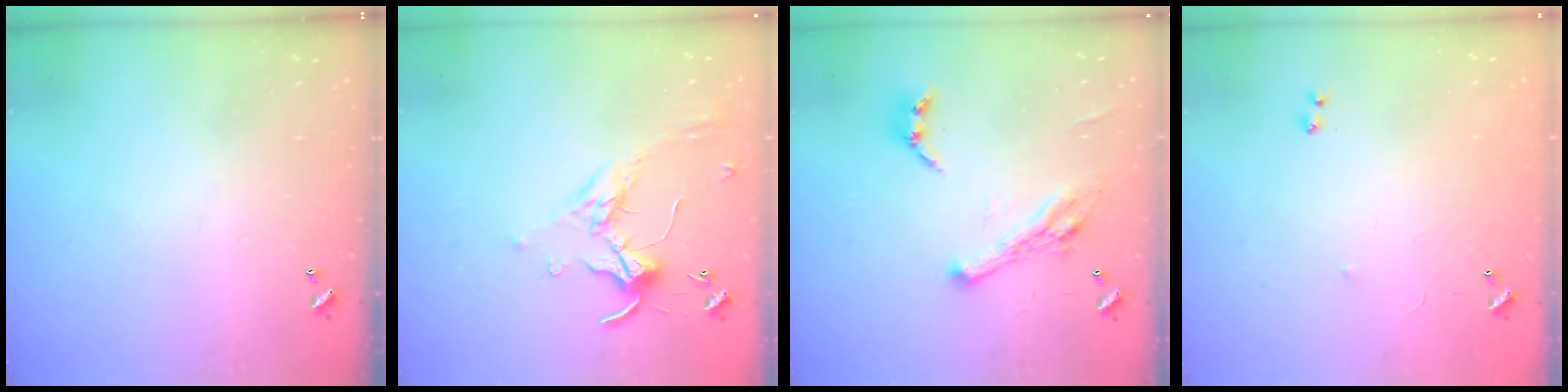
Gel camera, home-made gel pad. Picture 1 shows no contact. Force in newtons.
{"total": 0.0}
{"total": 7.2, "press": 7.1, "slide": 1.1}
{"total": 7.4, "press": 7.3, "slide": 0.6}